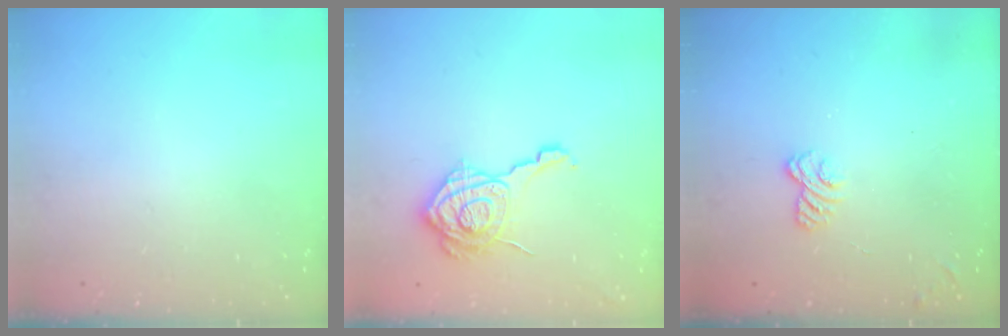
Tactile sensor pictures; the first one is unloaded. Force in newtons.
{"total": 16.0, "press": 16.0, "slide": 0.8}
{"total": 2.8, "press": 2.5, "slide": 1.4}